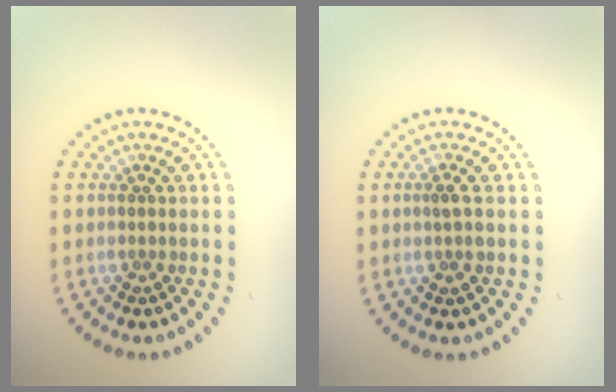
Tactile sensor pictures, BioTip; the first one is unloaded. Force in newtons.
{"total": 1.1, "press": 1.1, "slide": 0.4}